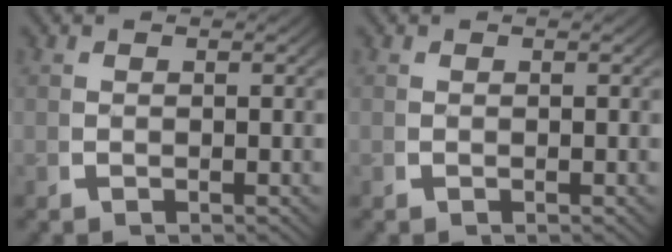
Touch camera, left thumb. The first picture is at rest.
{"total": 0.0}